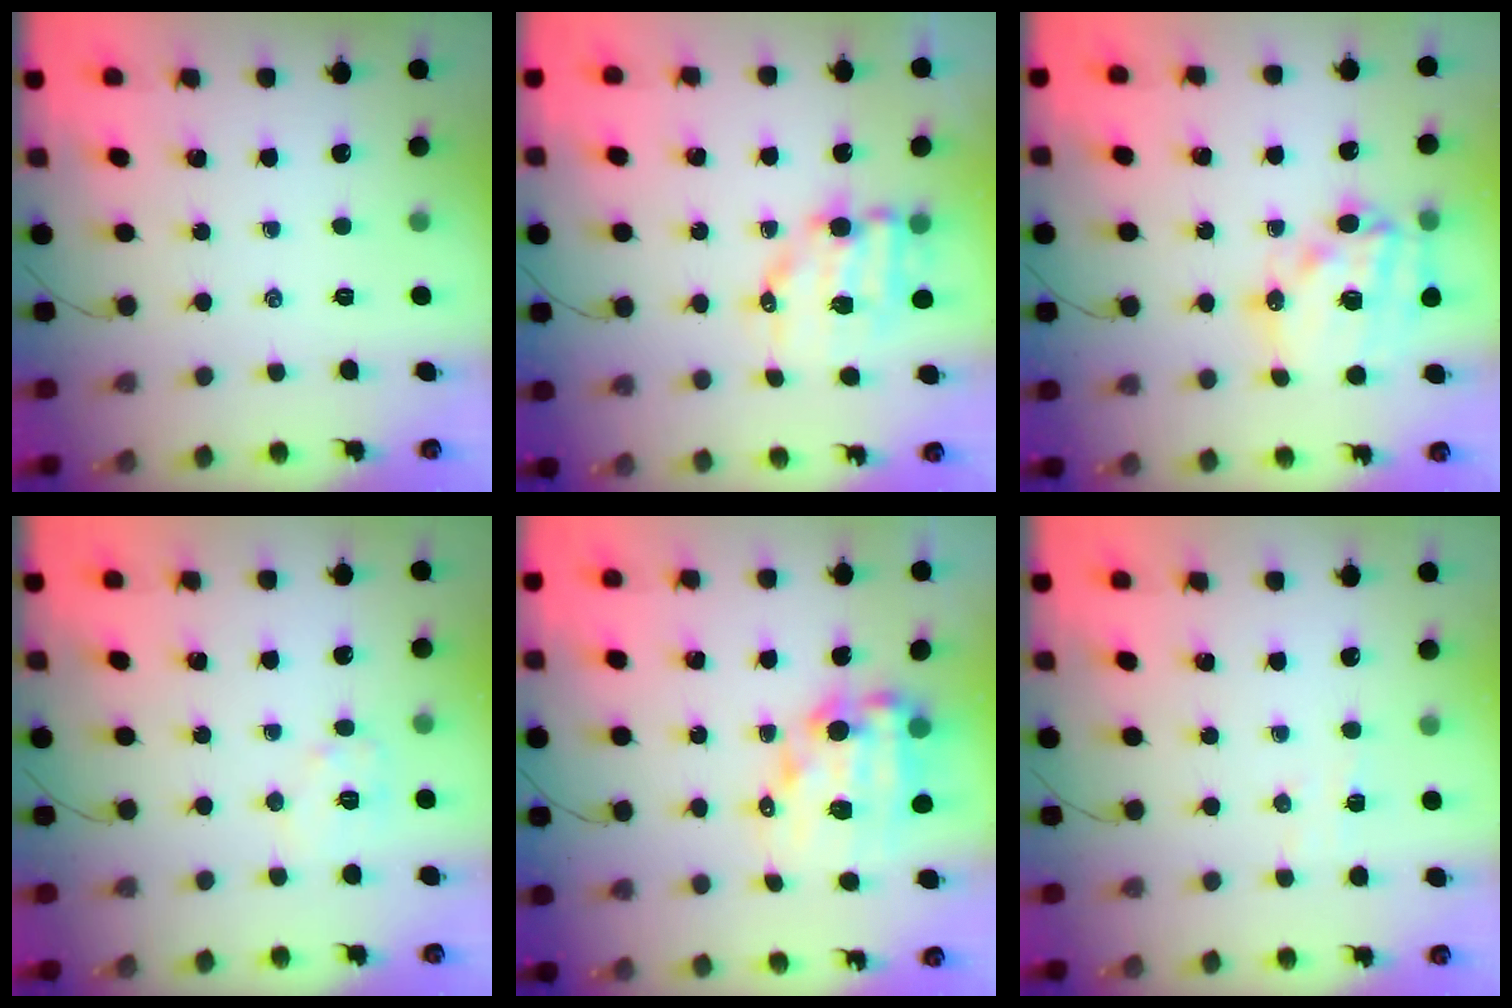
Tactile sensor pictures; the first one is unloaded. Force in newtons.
{"total": 9.7, "press": 9.6, "slide": 1.5}
{"total": 17.6, "press": 17.2, "slide": 3.7}
{"total": 6.3, "press": 6.3, "slide": 0.3}
{"total": 12.5, "press": 12.1, "slide": 3.2}
{"total": 3.4, "press": 3.3, "slide": 0.9}